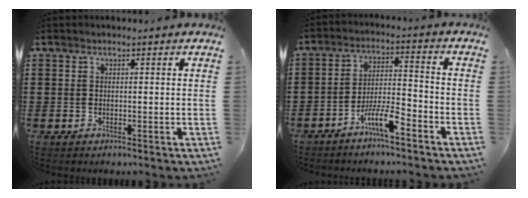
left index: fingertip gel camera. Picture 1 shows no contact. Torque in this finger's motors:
{"motor_torque": [0.42, 0.26, 0.24, 0.07]}